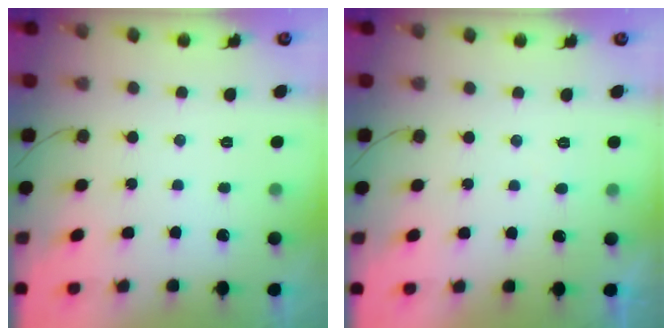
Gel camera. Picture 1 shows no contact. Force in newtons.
{"total": 2.3, "press": 2.3, "slide": 0.1}